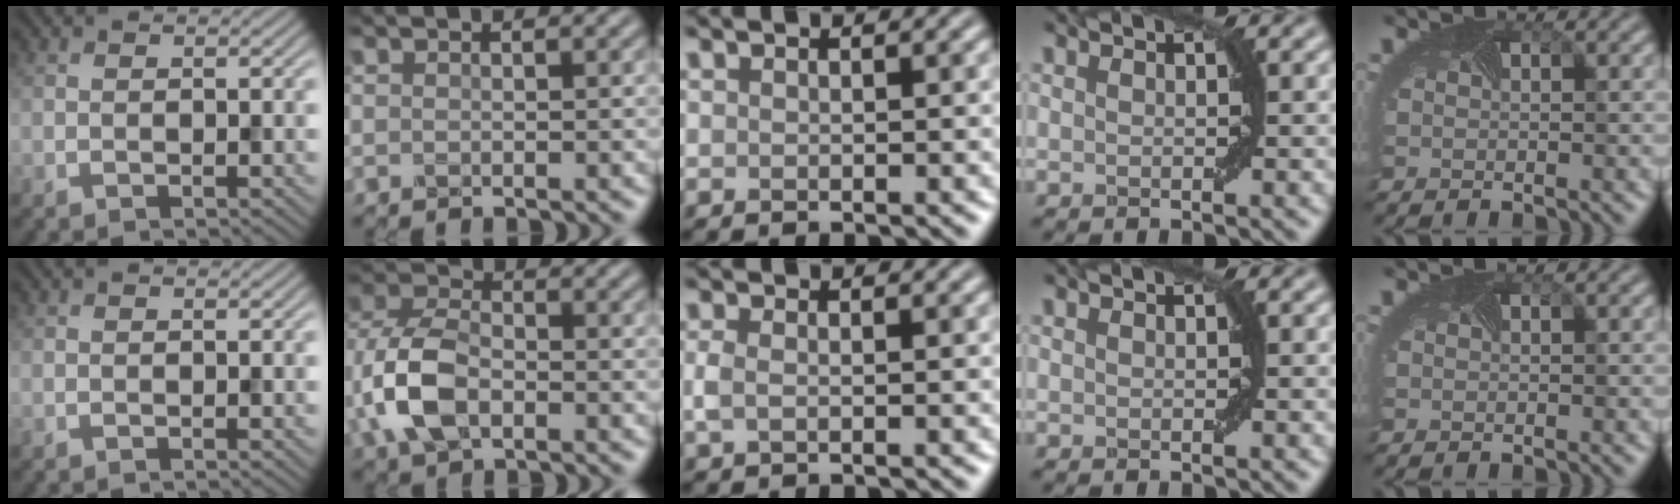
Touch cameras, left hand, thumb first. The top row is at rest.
{"index": {"total": 7.4, "force": [-2.2, 4.6, 5.4], "torque": [-0.139, 0.001, -0.055]}, "middle": {"total": 1.3, "force": [-0.1, 0.8, 1.1], "torque": [-0.029, -0.001, -0.004]}}